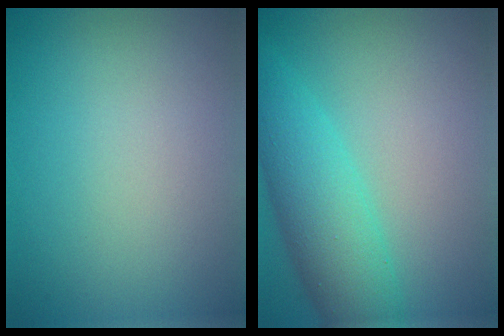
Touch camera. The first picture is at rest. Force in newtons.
{"total": 6.0, "press": 6.0, "slide": 0.1}